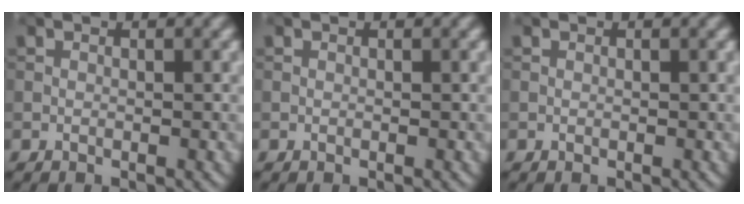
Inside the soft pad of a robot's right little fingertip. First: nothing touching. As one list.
[{"total": 0.0}, {"total": 0.0}]